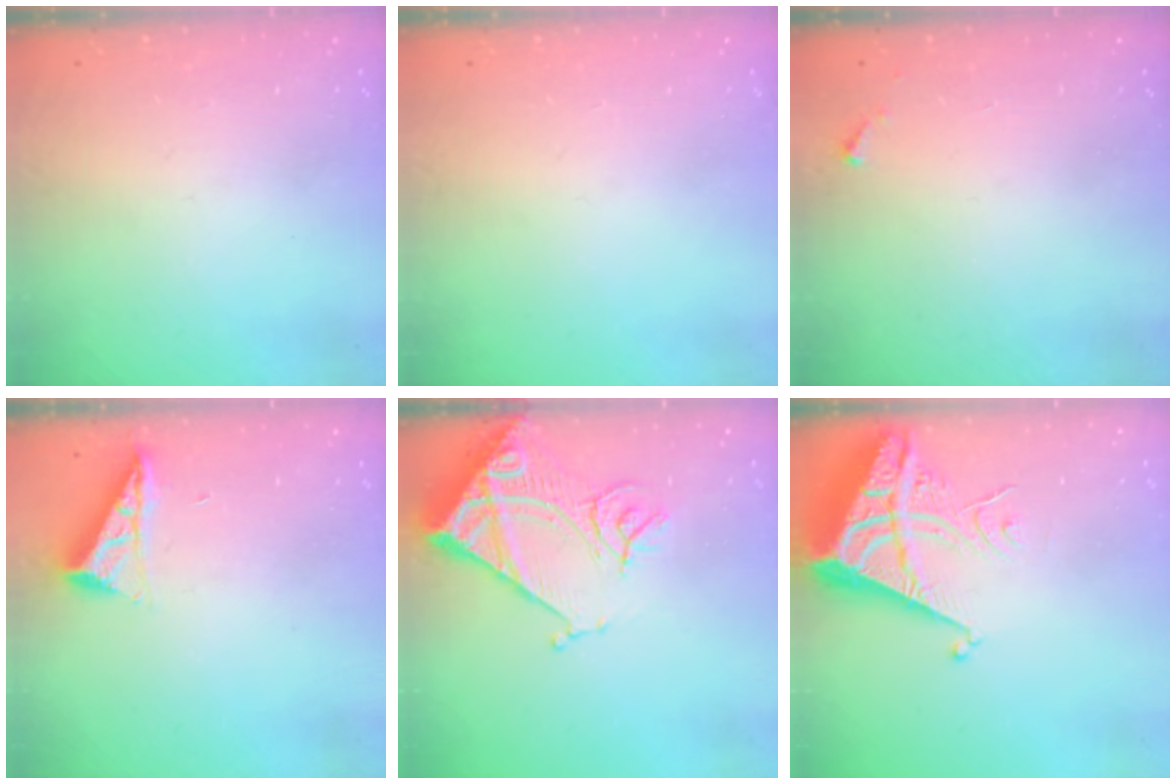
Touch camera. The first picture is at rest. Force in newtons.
{"total": 0.0}
{"total": 2.8, "press": 2.8, "slide": 0.1}
{"total": 7.1, "press": 7.1, "slide": 0.5}
{"total": 15.3, "press": 15.2, "slide": 1.8}
{"total": 8.3, "press": 8.2, "slide": 1.0}